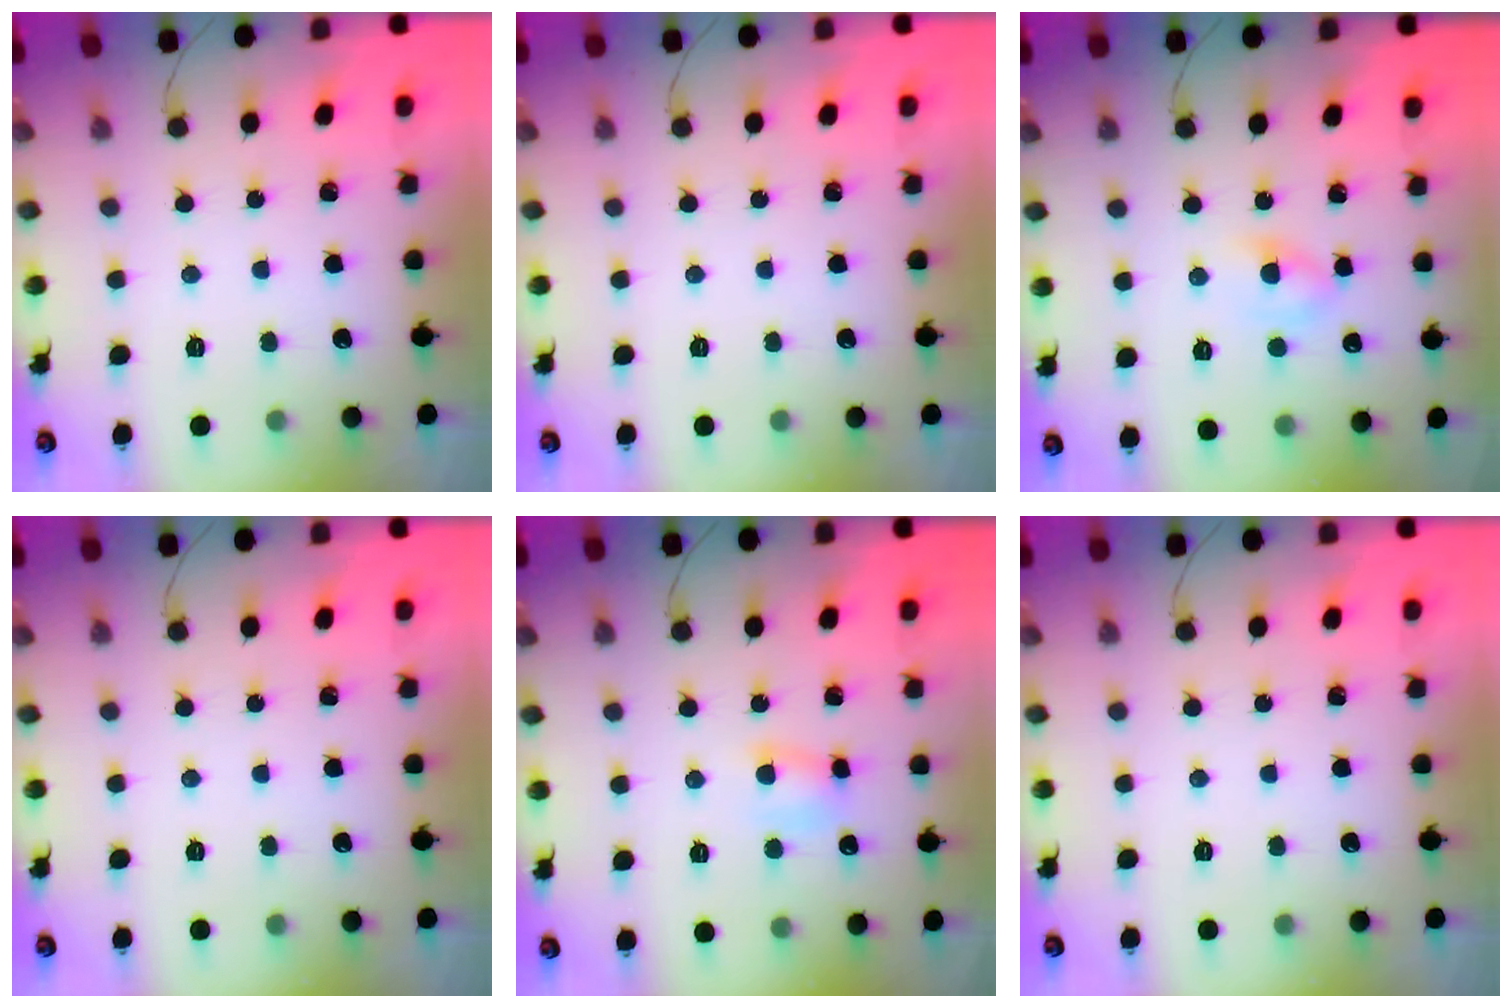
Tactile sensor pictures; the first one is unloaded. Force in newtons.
{"total": 0.0}
{"total": 4.0, "press": 3.7, "slide": 1.4}
{"total": 0.0}
{"total": 5.0, "press": 4.9, "slide": 1.0}
{"total": 0.0}